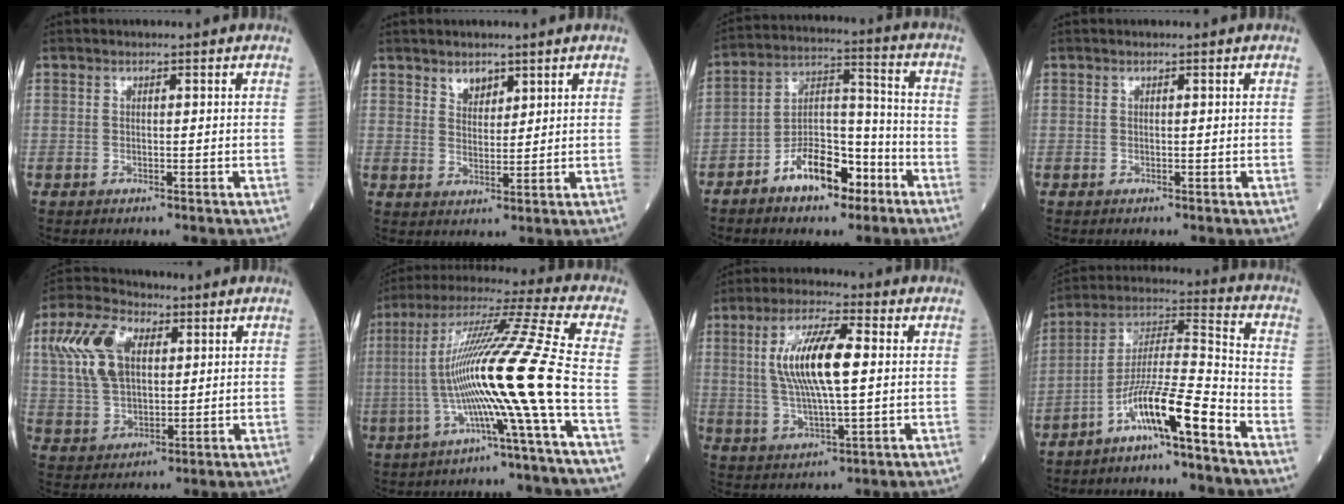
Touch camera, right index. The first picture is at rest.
{"total": 2.8, "force": [2.1, 1.5, 1.1], "torque": [-0.019, -0.003, 0.039]}
{"total": 10.5, "force": [-6.3, 4.7, 6.9], "torque": [-0.125, 0.026, -0.106]}
{"total": 0.0}
{"total": 11.5, "force": [3.9, 6.4, 8.8], "torque": [-0.202, 0.028, 0.078]}
{"total": 17.1, "force": [-3.8, -2.7, 16.5], "torque": [-0.310, 0.010, -0.081]}
{"total": 11.9, "force": [1.8, 2.5, 11.5], "torque": [-0.230, 0.008, 0.035]}
{"total": 10.9, "force": [-6.9, 0.0, 8.5], "torque": [-0.166, 0.008, -0.130]}